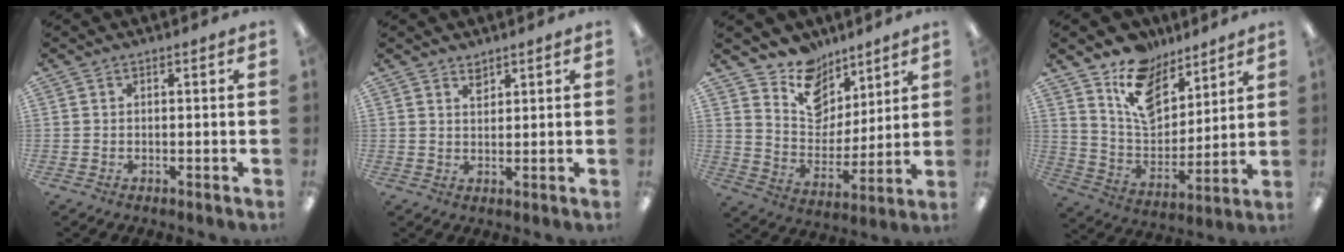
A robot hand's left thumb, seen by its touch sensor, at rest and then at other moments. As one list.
[{"total": 2.3, "force": [1.9, 1.0, 0.6], "torque": [0.003, -0.010, 0.034]}, {"total": 12.8, "force": [9.3, 8.2, 3.0], "torque": [-0.060, -0.073, 0.180]}, {"total": 14.7, "force": [10.1, 8.8, 6.2], "torque": [-0.104, -0.060, 0.191]}]